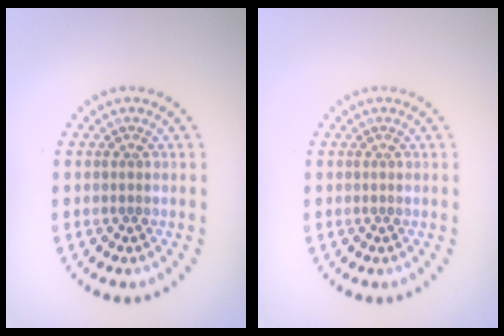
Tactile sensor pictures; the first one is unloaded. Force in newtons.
{"total": 0.0}